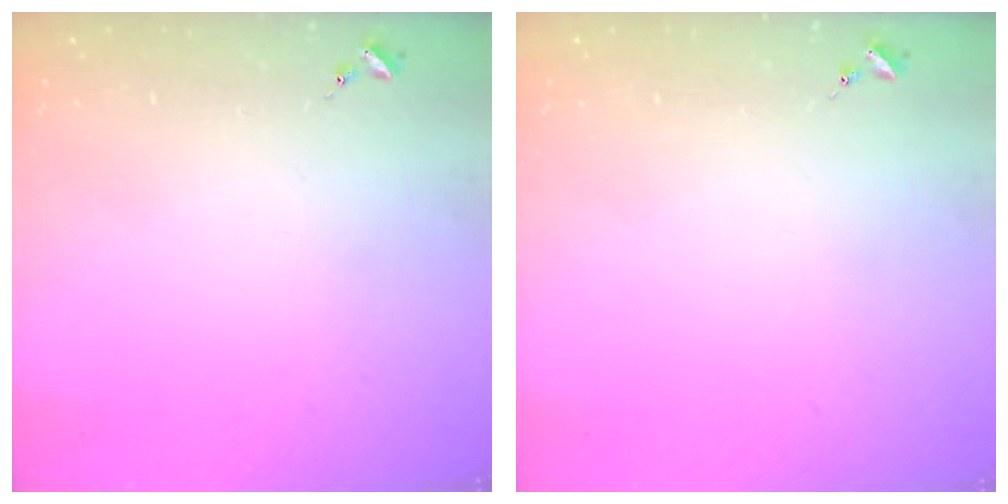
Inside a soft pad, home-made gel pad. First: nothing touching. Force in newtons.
{"total": 0.0}